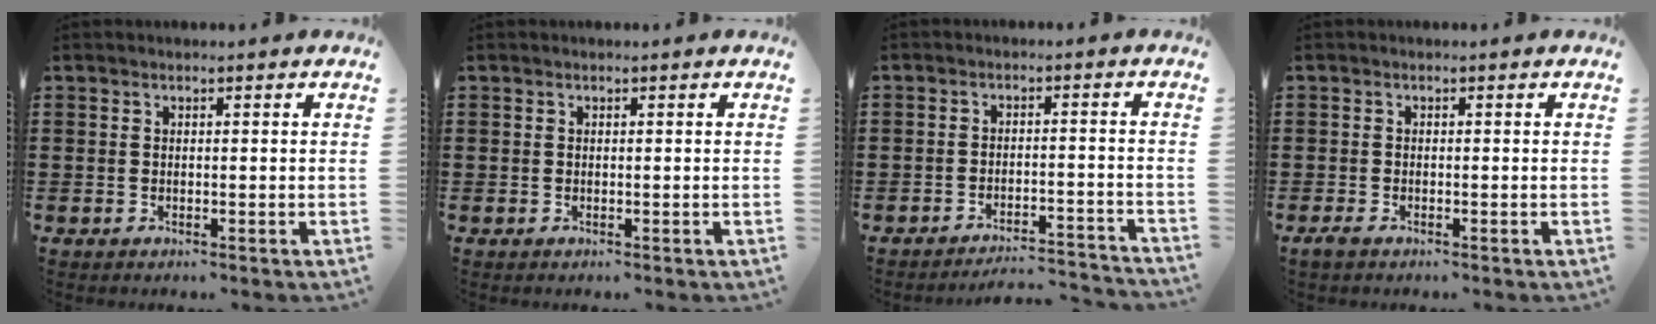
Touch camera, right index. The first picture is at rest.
{"total": 0.0}
{"total": 3.5, "force": [-3.5, 0.1, 0.5], "torque": [-0.014, -0.001, -0.074]}
{"total": 0.8, "force": [-0.6, 0.3, 0.5], "torque": [-0.018, -0.005, -0.014]}